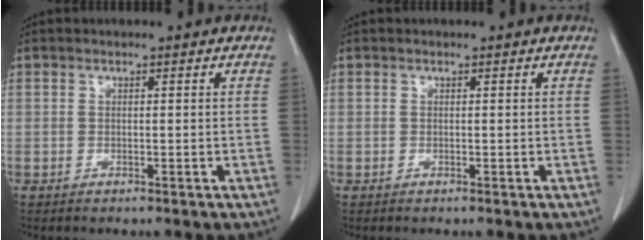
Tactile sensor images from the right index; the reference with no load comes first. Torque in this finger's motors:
{"motor_torque": [0.00, 0.00, 0.00, 0.00]}